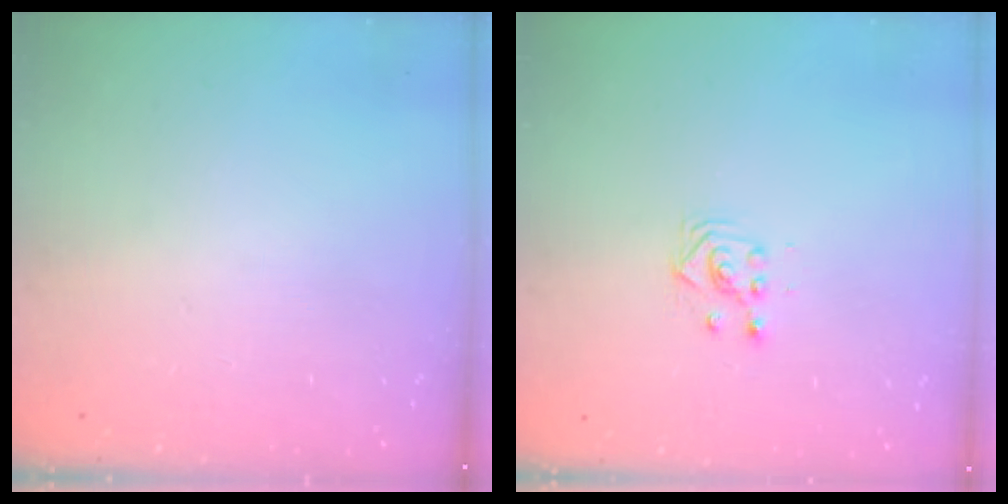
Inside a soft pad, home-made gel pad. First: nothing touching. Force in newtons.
{"total": 3.0, "press": 3.0, "slide": 0.1}